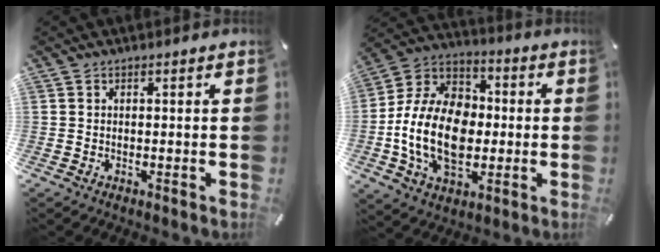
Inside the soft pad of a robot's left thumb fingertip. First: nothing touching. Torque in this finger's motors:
{"motor_torque": [1.64, 3.37, 0.90, 0.06, 0.30]}